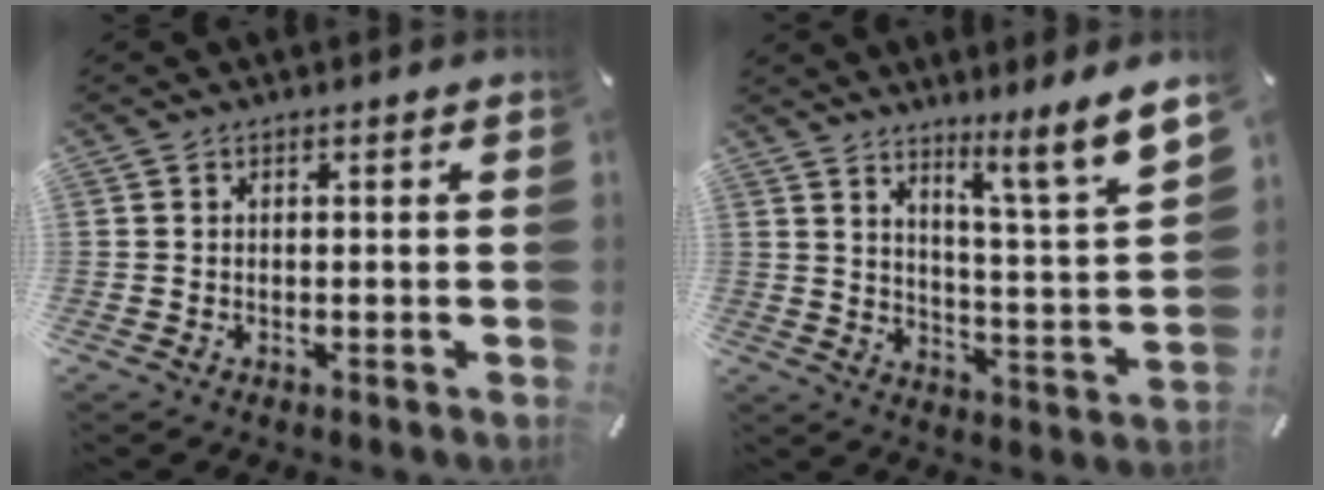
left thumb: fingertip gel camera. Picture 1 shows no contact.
{"total": 9.9, "force": [7.8, -0.4, 6.0], "torque": [-0.083, -0.076, 0.120]}